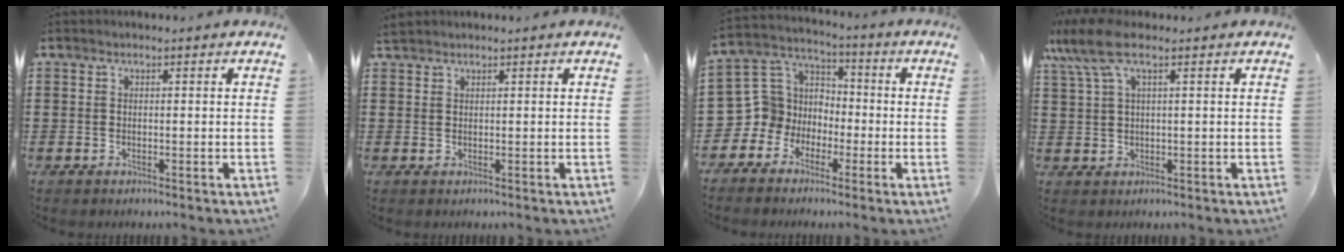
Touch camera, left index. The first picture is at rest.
{"total": 1.0, "force": [0.9, 0.3, 0.2], "torque": [-0.008, 0.001, 0.018]}
{"total": 7.7, "force": [-2.1, 7.3, 1.2], "torque": [-0.081, 0.004, -0.046]}
{"total": 6.7, "force": [3.1, 2.1, 5.6], "torque": [-0.135, -0.001, 0.052]}